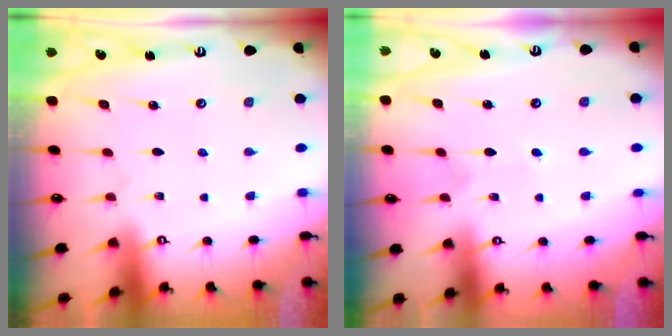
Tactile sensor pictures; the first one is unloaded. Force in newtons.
{"total": 2.8, "press": 2.8, "slide": 0.2}